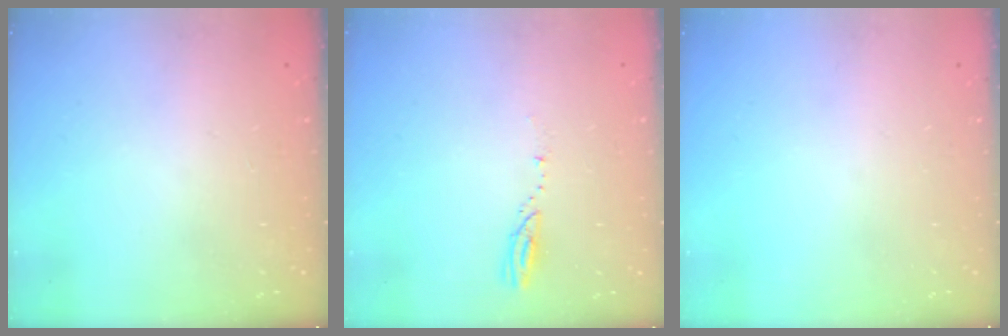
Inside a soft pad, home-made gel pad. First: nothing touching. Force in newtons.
{"total": 3.6, "press": 3.6, "slide": 0.4}
{"total": 0.0}